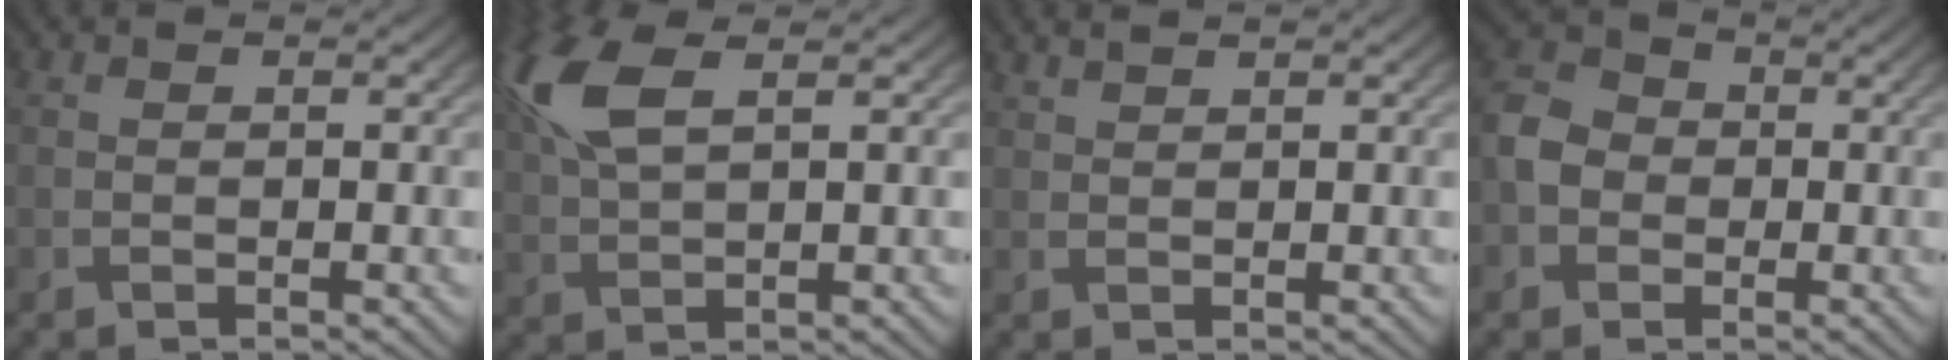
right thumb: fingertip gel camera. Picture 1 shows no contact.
{"total": 7.9, "force": [3.2, 3.1, 6.5], "torque": [-0.175, 0.019, 0.064]}
{"total": 1.2, "force": [1.1, 0.1, 0.4], "torque": [-0.015, 0.005, 0.026]}
{"total": 4.8, "force": [-0.9, 4.2, 2.2], "torque": [-0.056, 0.007, -0.027]}